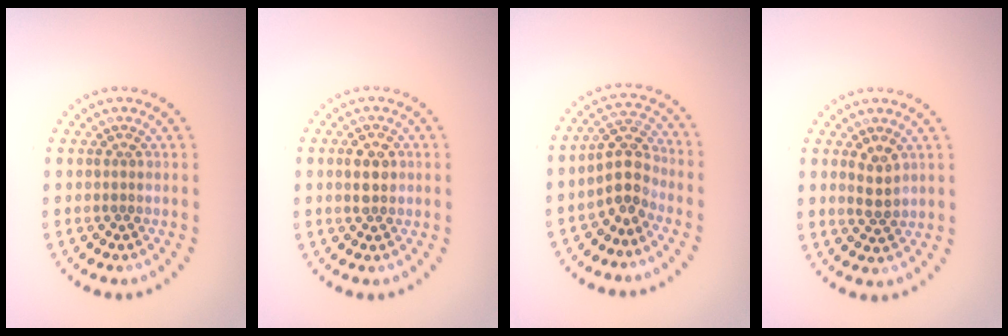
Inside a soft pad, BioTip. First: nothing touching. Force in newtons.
{"total": 2.5, "press": 2.5, "slide": 0.2}
{"total": 3.0, "press": 2.6, "slide": 1.5}
{"total": 2.0, "press": 1.9, "slide": 0.7}